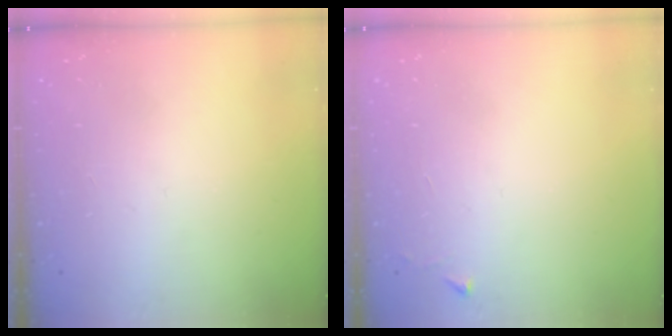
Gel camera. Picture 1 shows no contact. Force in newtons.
{"total": 2.3, "press": 2.3, "slide": 0.4}